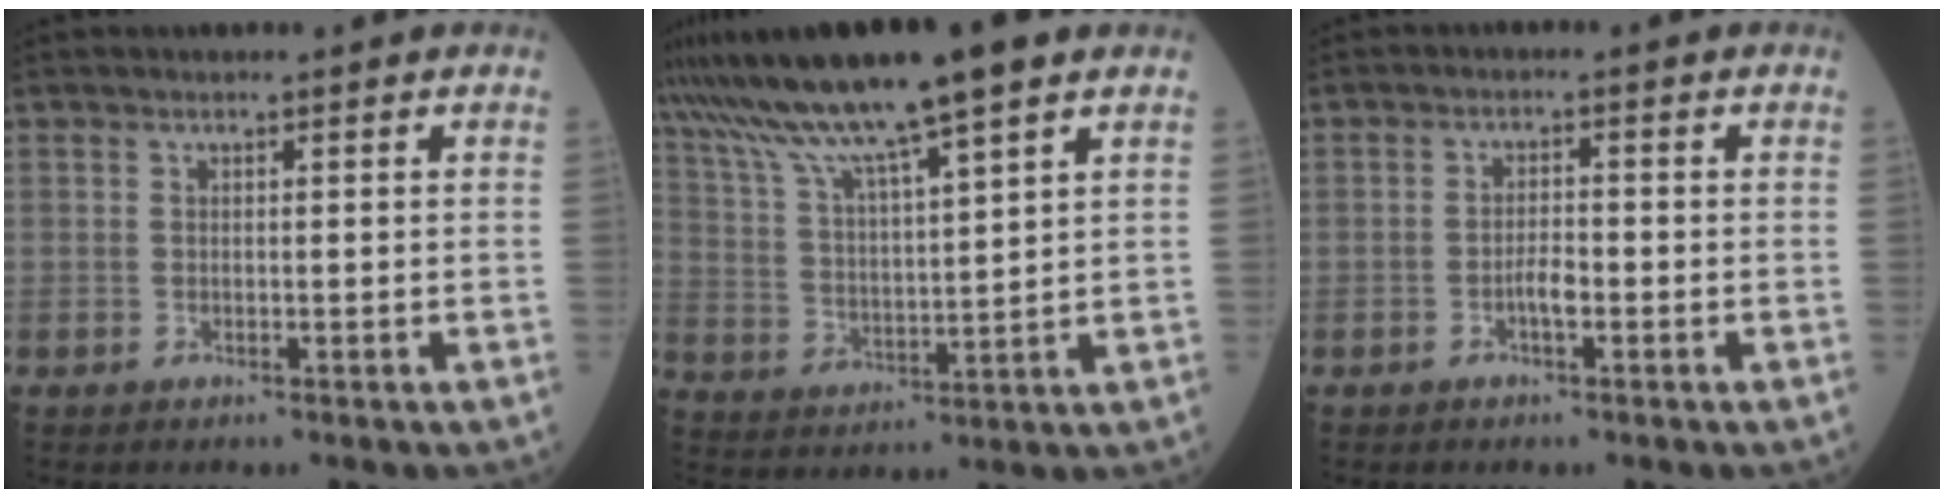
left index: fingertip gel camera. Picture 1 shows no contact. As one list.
[{"total": 15.2, "force": [11.3, 0.4, 10.2], "torque": [-0.187, 0.023, 0.202]}, {"total": 2.2, "force": [-1.0, 0.6, 1.9], "torque": [-0.033, 0.003, -0.018]}]